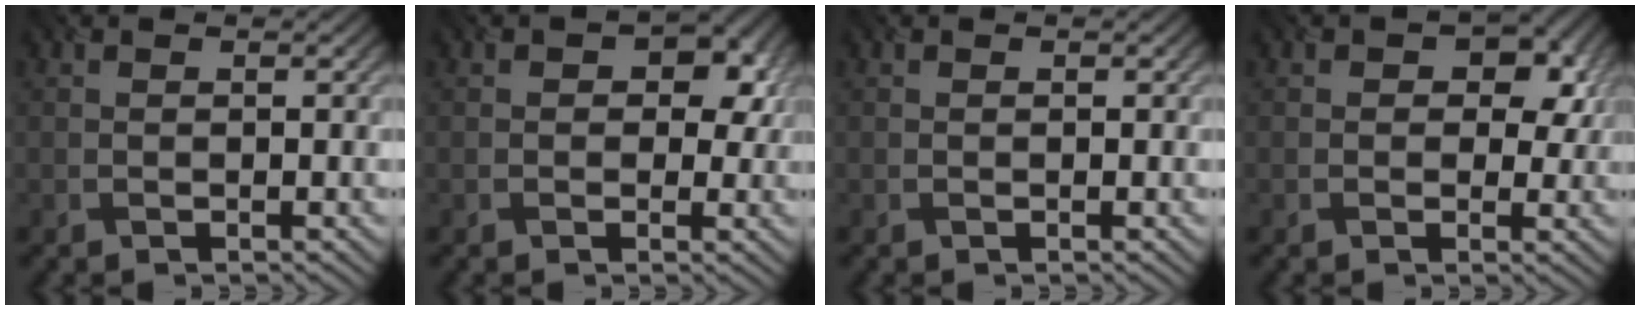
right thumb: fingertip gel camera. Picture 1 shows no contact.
{"total": 4.5, "force": [1.2, 3.3, 2.8], "torque": [-0.029, -0.007, 0.007]}
{"total": 0.0}
{"total": 5.0, "force": [1.6, 3.6, 3.1], "torque": [-0.036, -0.008, 0.011]}